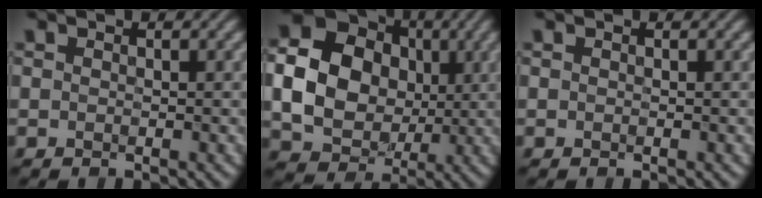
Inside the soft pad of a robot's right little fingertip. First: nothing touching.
{"total": 14.6, "force": [1.1, 13.1, 6.4], "torque": [-0.161, 0.018, 0.002]}
{"total": 0.0}